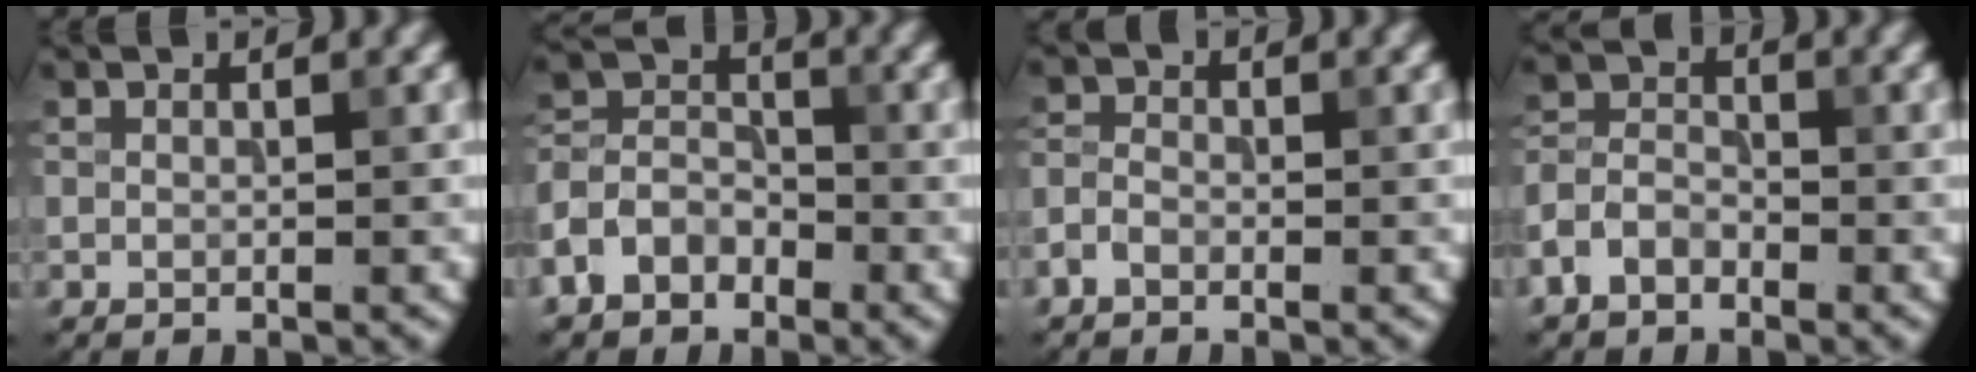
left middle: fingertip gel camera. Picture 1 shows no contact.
{"total": 5.0, "force": [-3.0, 3.6, 1.8], "torque": [-0.027, 0.005, -0.067]}
{"total": 1.7, "force": [-1.1, 1.0, 0.8], "torque": [-0.014, 0.003, -0.030]}
{"total": 3.5, "force": [-2.1, 2.3, 1.6], "torque": [-0.035, 0.005, -0.053]}